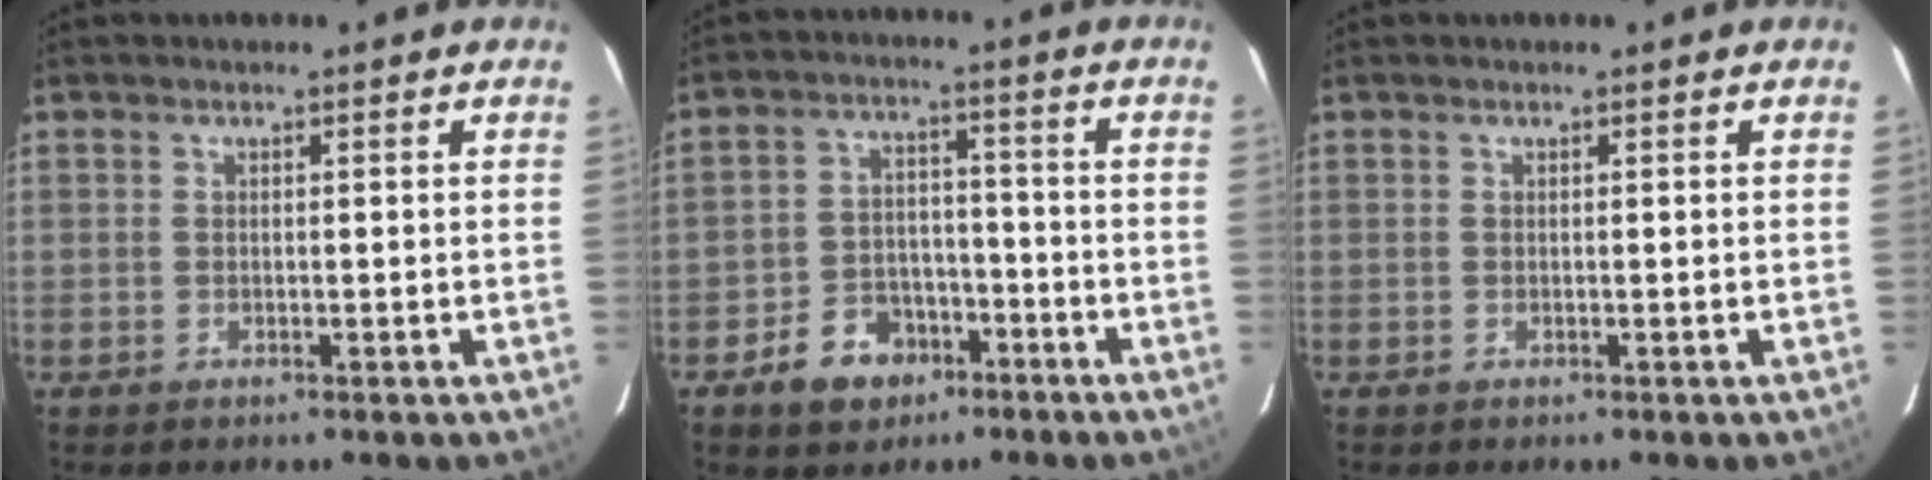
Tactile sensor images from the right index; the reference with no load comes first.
{"total": 9.0, "force": [-5.3, 6.4, 3.4], "torque": [-0.088, 0.025, -0.072]}
{"total": 0.0}